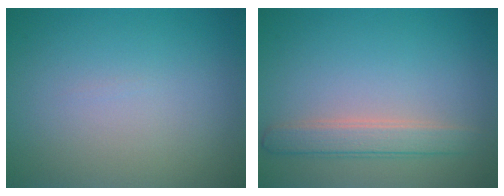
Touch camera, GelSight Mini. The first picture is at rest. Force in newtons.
{"total": 2.6, "press": 2.6, "slide": 0.1}